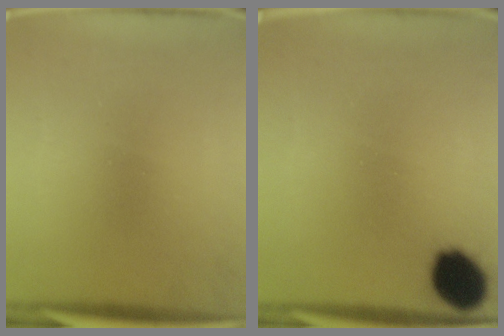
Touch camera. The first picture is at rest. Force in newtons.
{"total": 9.7}